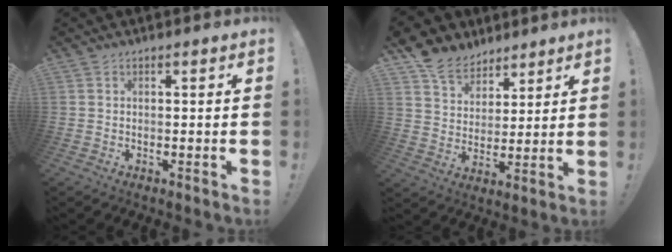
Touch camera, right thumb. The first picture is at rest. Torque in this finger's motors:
{"motor_torque": [-0.72, 1.25, 0.72, 0.75, 0.18]}